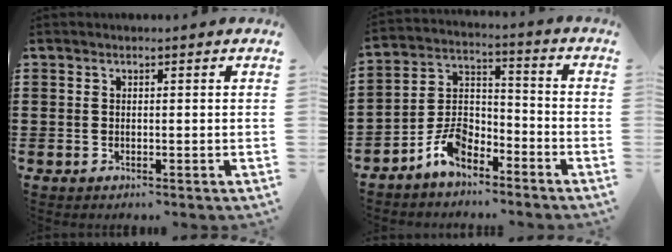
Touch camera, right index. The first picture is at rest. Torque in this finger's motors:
{"motor_torque": [1.02, 1.13, 0.17, 0.02]}